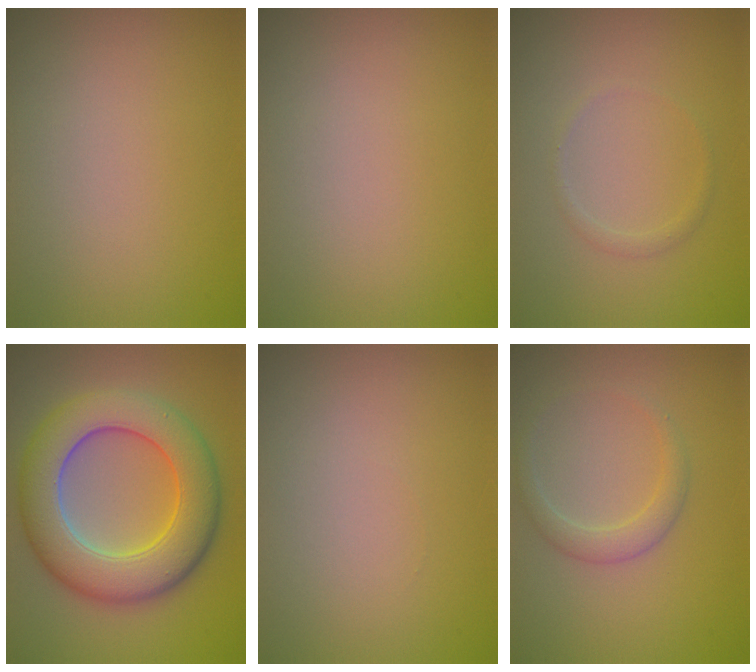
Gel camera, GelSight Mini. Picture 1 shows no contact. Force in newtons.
{"total": 0.0}
{"total": 0.8, "press": 0.8, "slide": 0.0}
{"total": 9.8, "press": 9.8, "slide": 0.7}
{"total": 0.0}
{"total": 1.9, "press": 1.9, "slide": 0.1}